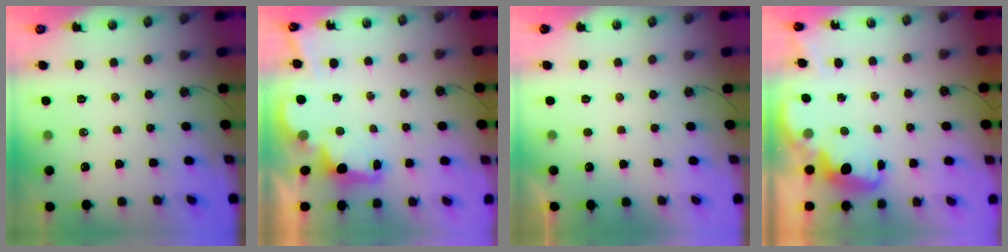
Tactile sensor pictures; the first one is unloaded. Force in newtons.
{"total": 2.7, "press": 2.6, "slide": 0.8}
{"total": 0.0}
{"total": 2.7, "press": 2.6, "slide": 0.8}